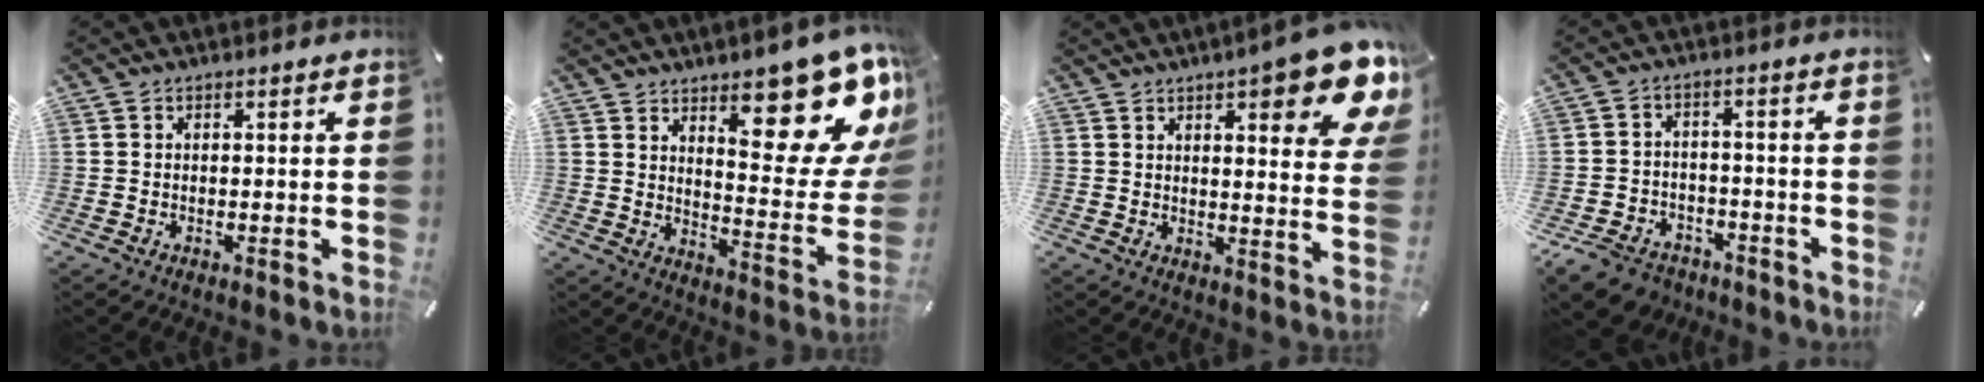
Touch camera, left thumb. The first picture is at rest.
{"total": 20.2, "force": [13.2, 7.2, 13.5], "torque": [-0.156, -0.113, 0.214]}
{"total": 13.8, "force": [8.2, 3.4, 10.6], "torque": [-0.141, -0.050, 0.131]}
{"total": 7.7, "force": [-5.6, 4.8, 2.3], "torque": [-0.049, 0.032, -0.106]}